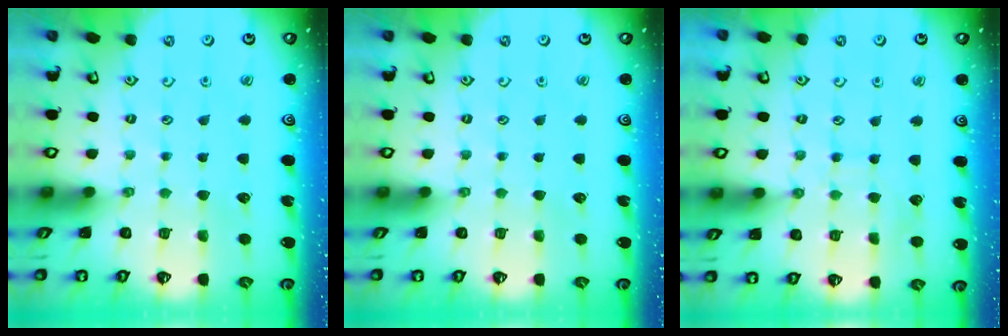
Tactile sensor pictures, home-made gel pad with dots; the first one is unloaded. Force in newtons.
{"total": 0.0}
{"total": 7.1, "press": 7.1, "slide": 0.4}